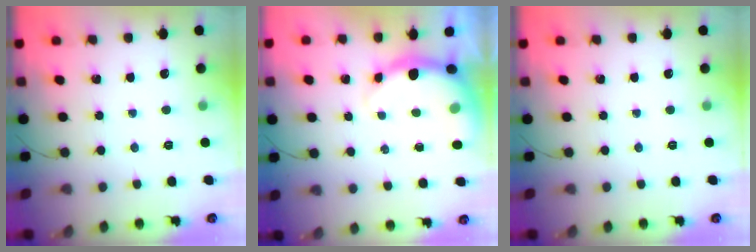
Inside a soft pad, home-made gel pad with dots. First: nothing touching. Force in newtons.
{"total": 6.5, "press": 6.4, "slide": 1.2}
{"total": 0.0}